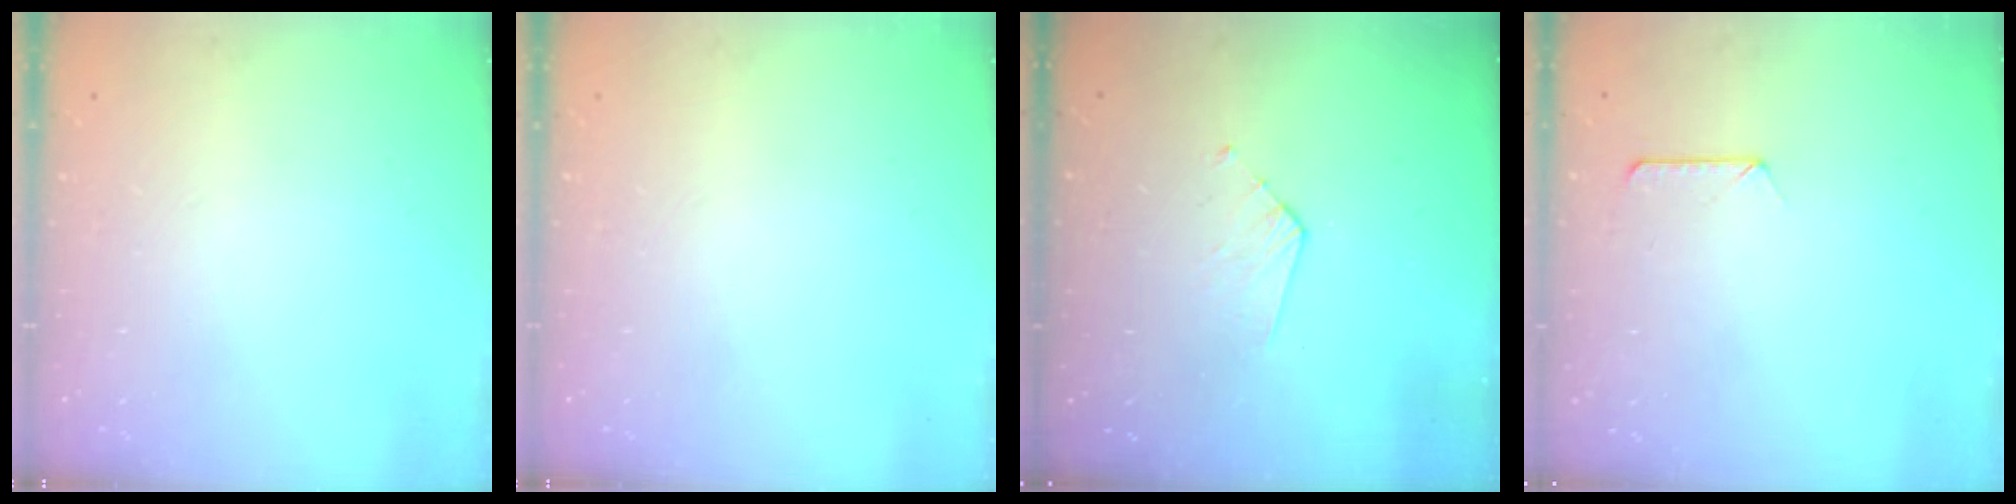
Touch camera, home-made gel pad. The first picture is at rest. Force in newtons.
{"total": 0.0}
{"total": 3.8, "press": 3.8, "slide": 0.3}
{"total": 7.1, "press": 7.1, "slide": 0.6}